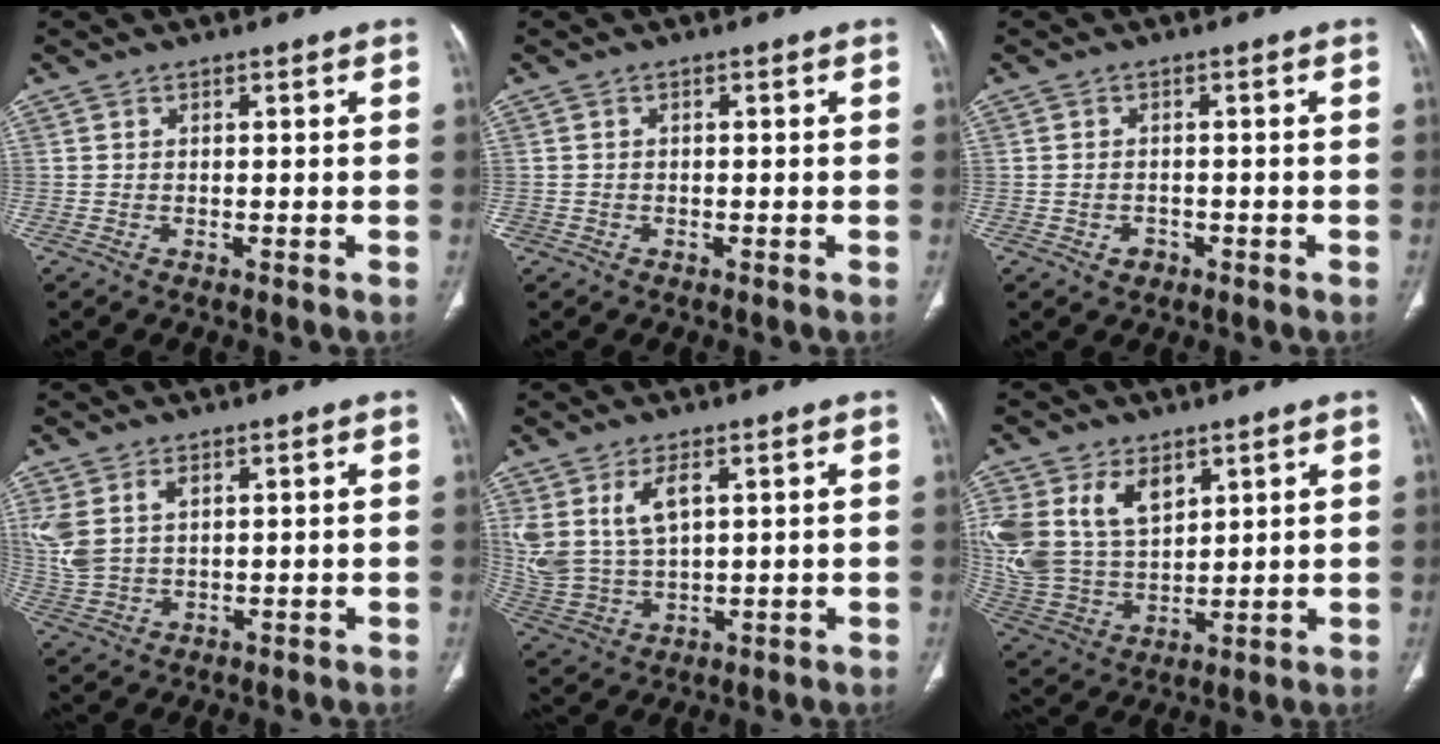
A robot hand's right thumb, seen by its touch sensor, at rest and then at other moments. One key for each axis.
{"total": 0.9, "fx": -0.3, "fy": 0.8, "fz": 0.1, "tx": 0.004, "ty": 0.005, "tz": -0.006}
{"total": 2.0, "fx": -0.9, "fy": 1.6, "fz": 0.7, "tx": -0.007, "ty": 0.009, "tz": -0.008}
{"total": 7.6, "fx": 2.6, "fy": 4.7, "fz": 5.3, "tx": -0.130, "ty": 0.002, "tz": 0.065}
{"total": 10.5, "fx": 4.0, "fy": 5.8, "fz": 7.8, "tx": -0.165, "ty": -0.012, "tz": 0.097}
{"total": 19.1, "fx": 7.7, "fy": 13.0, "fz": 11.7, "tx": -0.249, "ty": -0.009, "tz": 0.167}